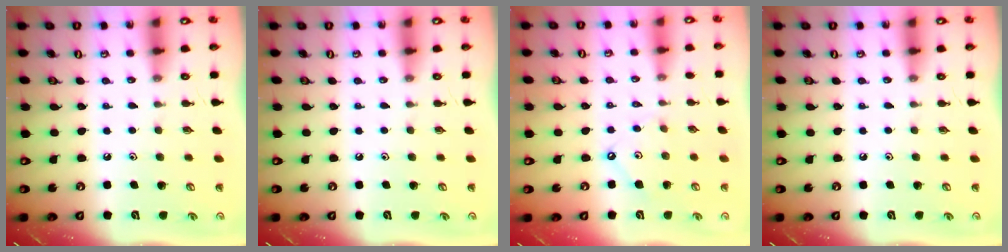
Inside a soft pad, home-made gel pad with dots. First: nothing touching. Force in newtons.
{"total": 0.0}
{"total": 5.0, "press": 4.9, "slide": 0.6}
{"total": 0.0}